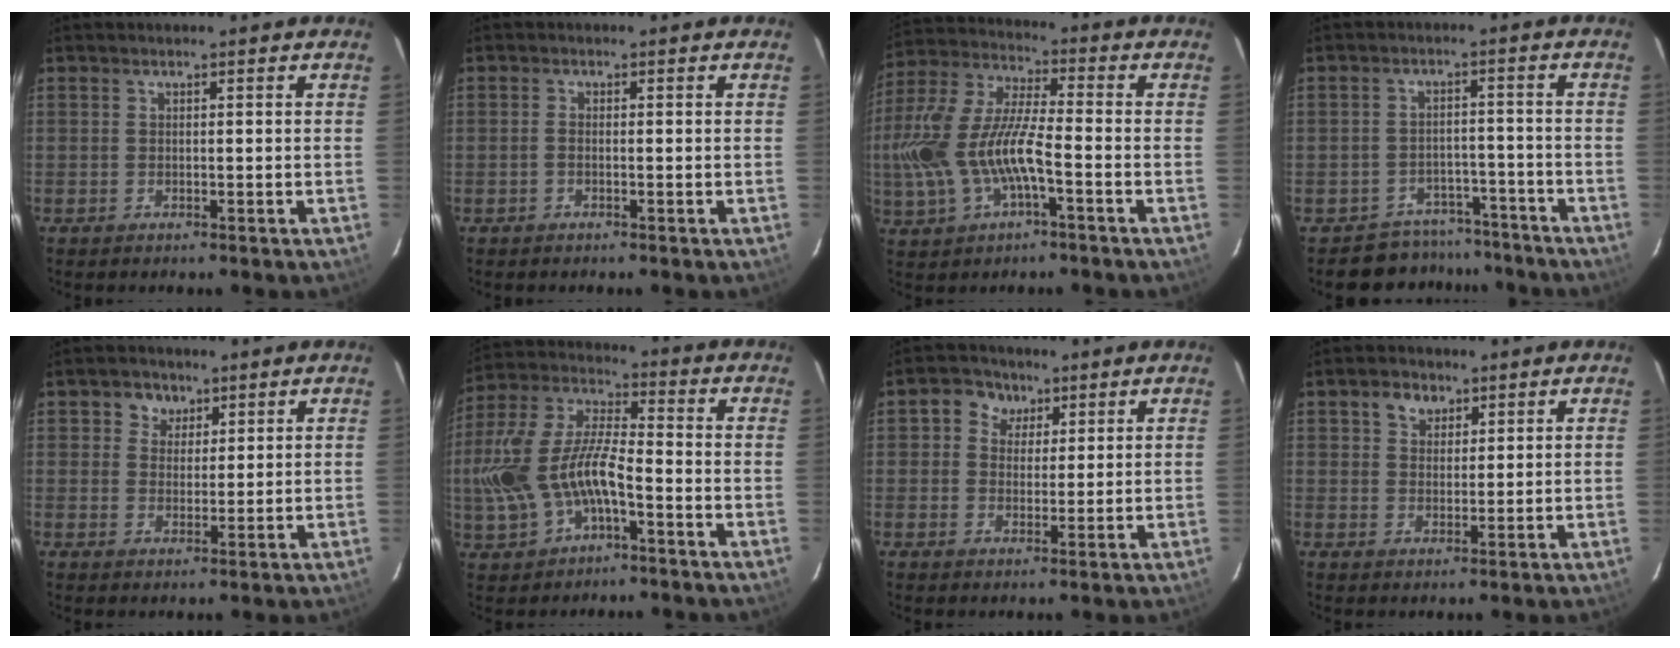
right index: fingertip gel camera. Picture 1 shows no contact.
{"total": 0.8, "force": [-0.4, 0.4, 0.6], "torque": [-0.013, 0.004, -0.009]}
{"total": 15.9, "force": [-4.2, 6.6, 13.9], "torque": [-0.303, 0.003, -0.076]}
{"total": 7.9, "force": [-6.6, 4.4, -0.2], "torque": [0.000, 0.036, -0.085]}
{"total": 3.9, "force": [1.9, 3.4, 0.7], "torque": [0.002, 0.010, 0.032]}
{"total": 14.8, "force": [-4.2, 6.5, 12.6], "torque": [-0.275, 0.006, -0.075]}
{"total": 5.2, "force": [2.1, 4.5, 1.5], "torque": [-0.022, 0.010, 0.028]}
{"total": 3.8, "force": [2.1, 2.9, 1.3], "torque": [-0.015, 0.012, 0.038]}